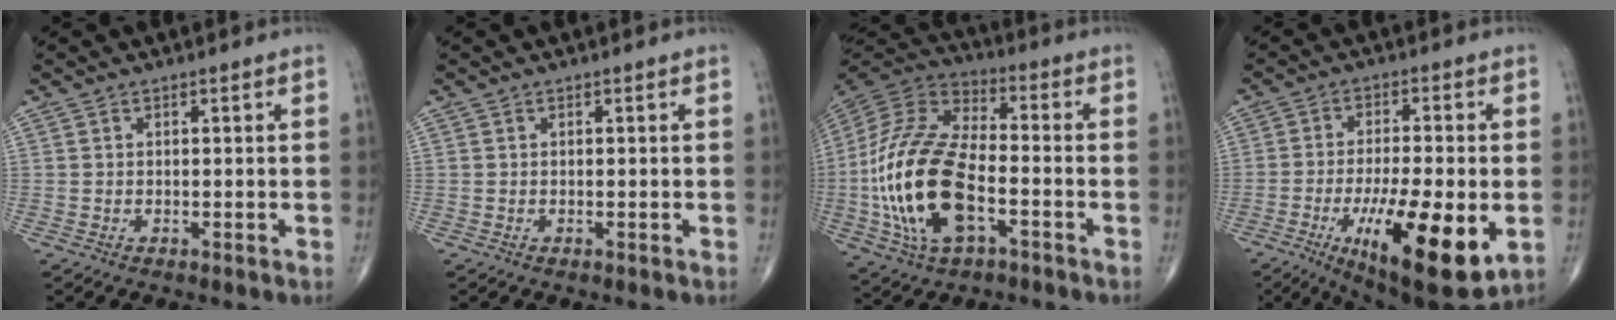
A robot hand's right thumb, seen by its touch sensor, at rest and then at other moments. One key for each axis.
{"total": 0.0}
{"total": 22.7, "fx": -5.3, "fy": 11.4, "fz": 18.9, "tx": -0.403, "ty": 0.018, "tz": -0.095}
{"total": 19.5, "fx": -5.8, "fy": 5.7, "fz": 17.7, "tx": -0.273, "ty": -0.015, "tz": -0.077}